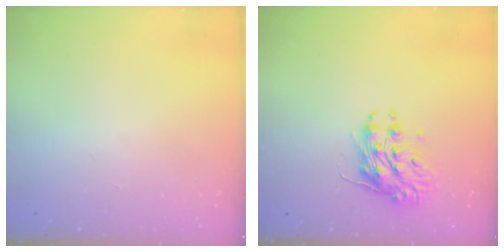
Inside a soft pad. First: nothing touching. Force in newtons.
{"total": 10.4, "press": 10.4, "slide": 0.8}